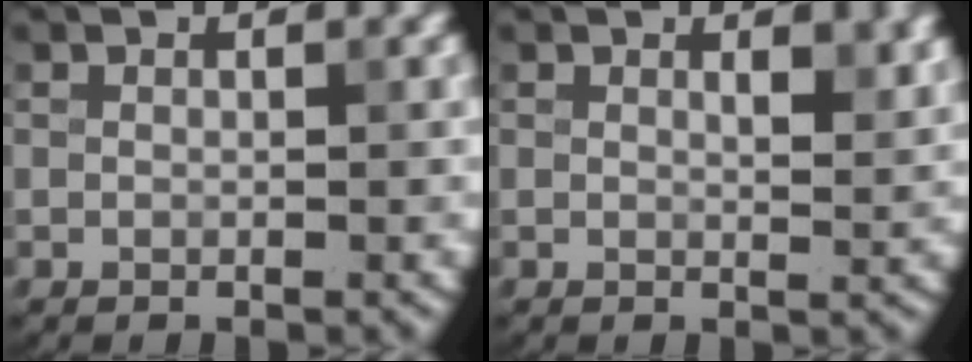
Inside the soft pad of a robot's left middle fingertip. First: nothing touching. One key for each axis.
{"total": 1.8, "fx": 1.1, "fy": 0.6, "fz": 1.4, "tx": -0.014, "ty": -0.004, "tz": 0.019}